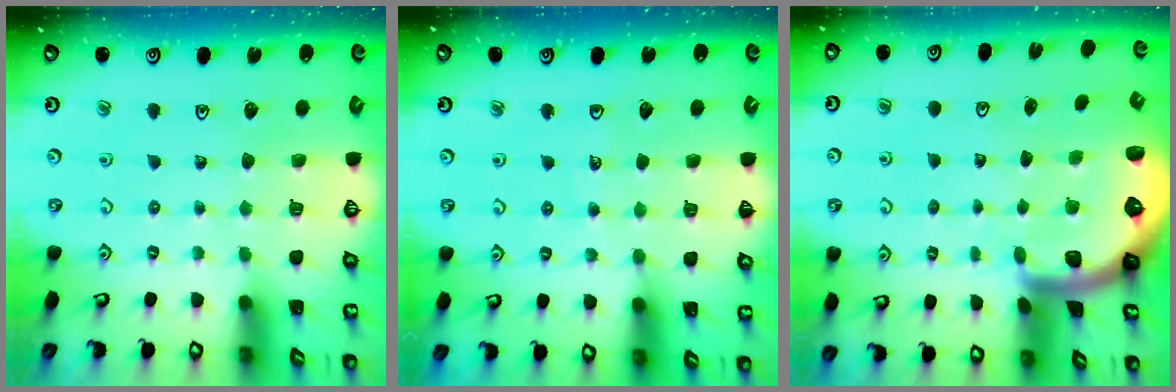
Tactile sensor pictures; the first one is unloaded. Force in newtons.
{"total": 2.9, "press": 2.9, "slide": 0.3}
{"total": 2.5, "press": 2.5, "slide": 0.6}